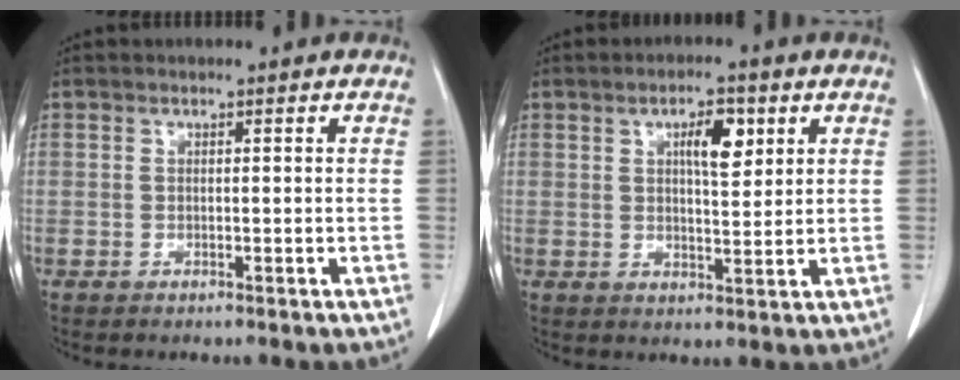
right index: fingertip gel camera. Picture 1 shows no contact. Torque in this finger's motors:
{"motor_torque": [0.28, 0.26, 0.18, 0.06]}